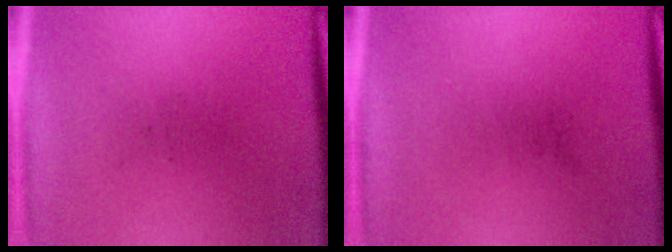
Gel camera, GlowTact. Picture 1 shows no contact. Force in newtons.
{"total": 0.0}